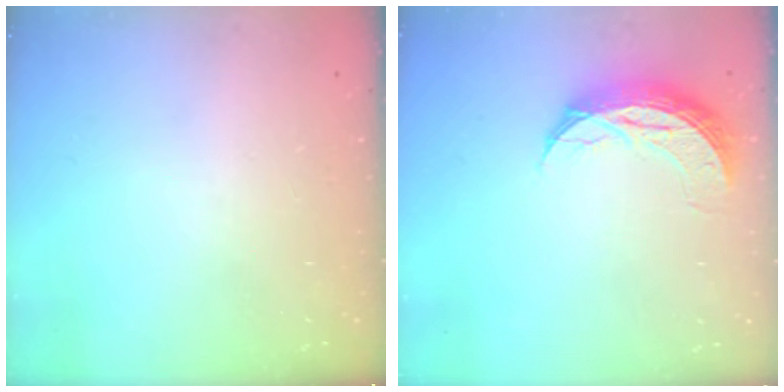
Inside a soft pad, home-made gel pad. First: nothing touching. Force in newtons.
{"total": 9.3, "press": 9.3, "slide": 0.7}